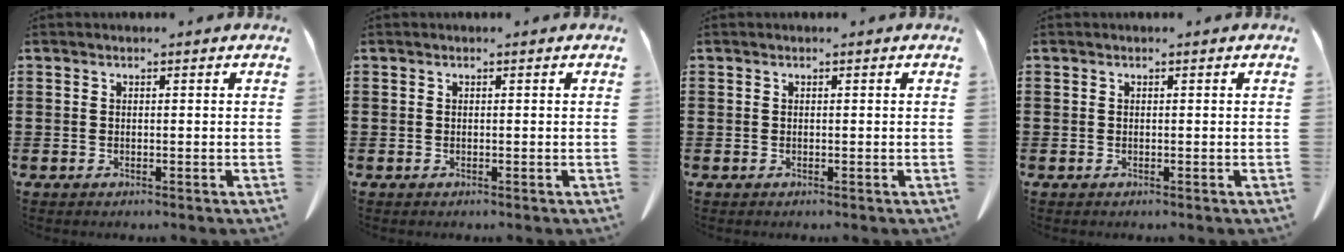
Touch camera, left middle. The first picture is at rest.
{"total": 0.0}
{"total": 0.0}
{"total": 0.0}